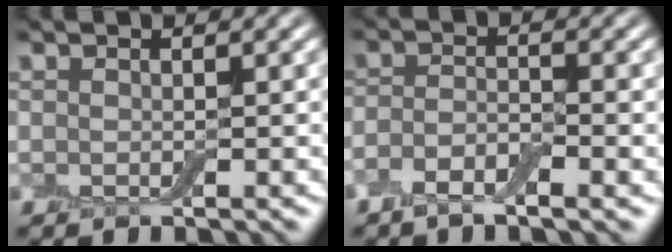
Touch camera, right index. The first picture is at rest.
{"total": 3.1, "force": [-1.8, 0.9, 2.3], "torque": [-0.047, -0.003, -0.040]}